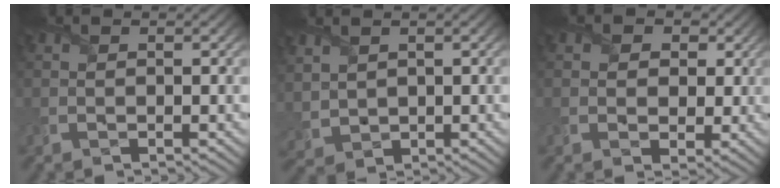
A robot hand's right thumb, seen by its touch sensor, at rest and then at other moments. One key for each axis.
{"total": 3.4, "fx": 1.8, "fy": 2.3, "fz": 1.6, "tx": -0.069, "ty": -0.003, "tz": 0.043}
{"total": 6.6, "fx": 2.2, "fy": 5.4, "fz": 3.0, "tx": -0.062, "ty": -0.001, "tz": 0.024}